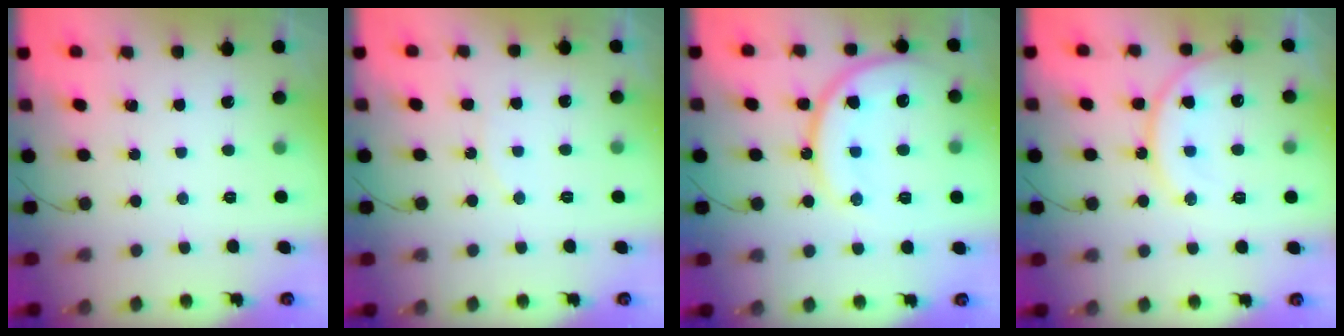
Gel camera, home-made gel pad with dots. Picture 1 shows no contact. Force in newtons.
{"total": 5.1, "press": 4.7, "slide": 2.2}
{"total": 17.7, "press": 17.6, "slide": 1.8}
{"total": 15.4, "press": 15.3, "slide": 1.4}